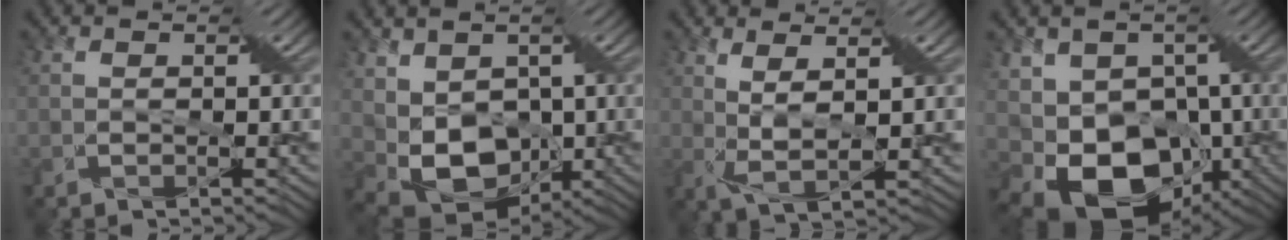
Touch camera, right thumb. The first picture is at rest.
{"total": 8.1, "force": [0.6, 6.0, 5.4], "torque": [-0.126, -0.026, 0.018]}
{"total": 3.5, "force": [1.8, -0.2, 3.0], "torque": [-0.074, -0.001, 0.038]}
{"total": 13.0, "force": [-3.7, 9.3, 8.4], "torque": [-0.160, -0.024, -0.056]}